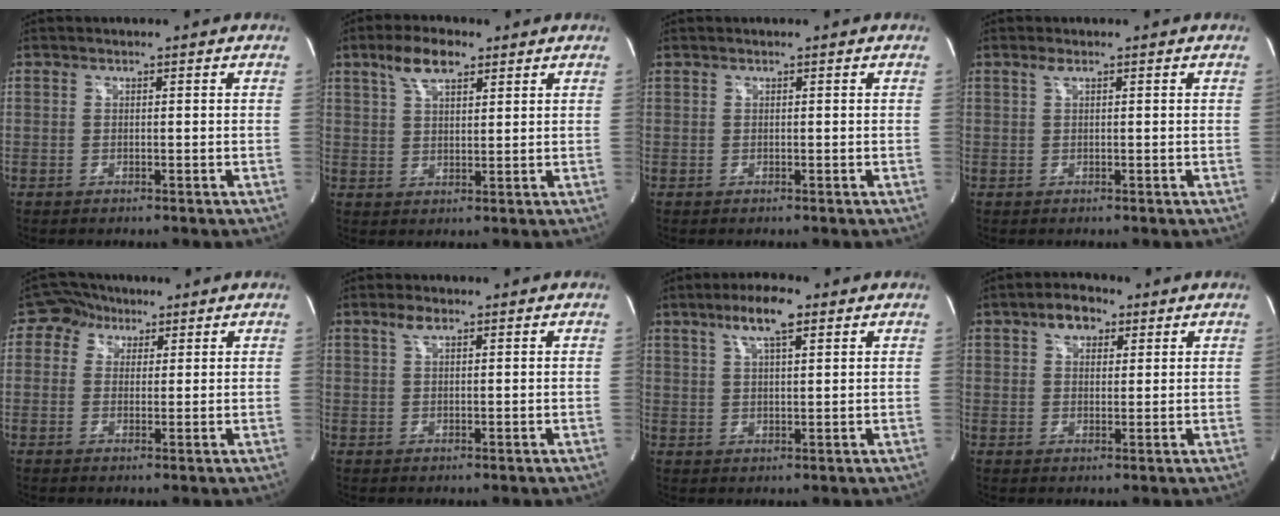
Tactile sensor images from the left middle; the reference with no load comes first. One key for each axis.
{"total": 6.3, "fx": 4.0, "fy": 2.4, "fz": 4.3, "tx": -0.085, "ty": 0.016, "tz": 0.074}
{"total": 1.2, "fx": 0.8, "fy": 0.4, "fz": 0.7, "tx": -0.029, "ty": 0.024, "tz": 0.022}
{"total": 1.0, "fx": 0.6, "fy": 0.2, "fz": 0.7, "tx": -0.018, "ty": 0.006, "tz": 0.013}
{"total": 4.7, "fx": 2.2, "fy": 4.0, "fz": 1.1, "tx": -0.019, "ty": 0.022, "tz": 0.037}
{"total": 2.2, "fx": 1.4, "fy": 0.8, "fz": 1.5, "tx": -0.036, "ty": 0.008, "tz": 0.029}
{"total": 6.7, "fx": 4.0, "fy": 1.3, "fz": 5.2, "tx": -0.102, "ty": 0.013, "tz": 0.070}
{"total": 4.9, "fx": 2.7, "fy": 2.9, "fz": 3.0, "tx": -0.051, "ty": 0.019, "tz": 0.045}